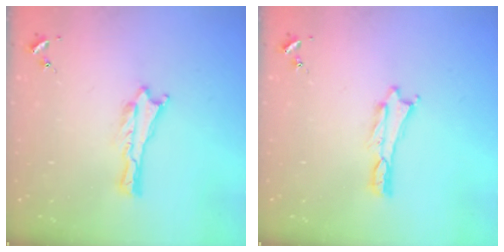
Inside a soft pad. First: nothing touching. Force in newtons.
{"total": 0.0}